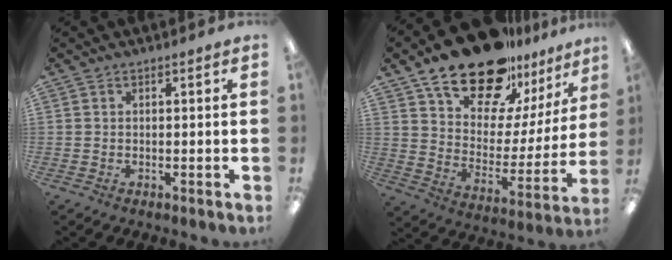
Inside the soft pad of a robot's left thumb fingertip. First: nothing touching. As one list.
[{"total": 22.5, "force": [17.7, 9.7, 9.9], "torque": [-0.176, -0.118, 0.313]}]